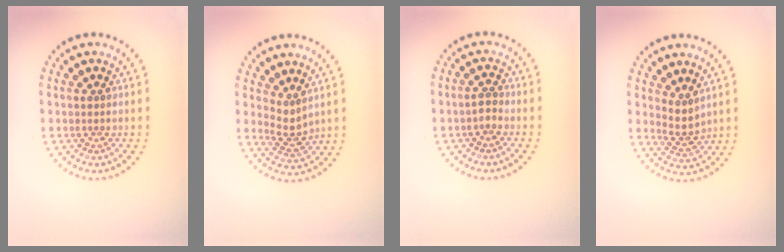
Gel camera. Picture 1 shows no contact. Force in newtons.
{"total": 2.2, "press": 1.6, "slide": 1.5}
{"total": 0.9, "press": 0.8, "slide": 0.4}
{"total": 2.2, "press": 1.7, "slide": 1.4}